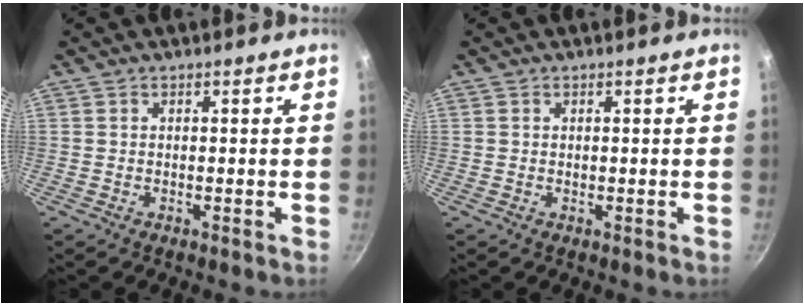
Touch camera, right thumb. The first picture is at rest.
{"total": 0.0}